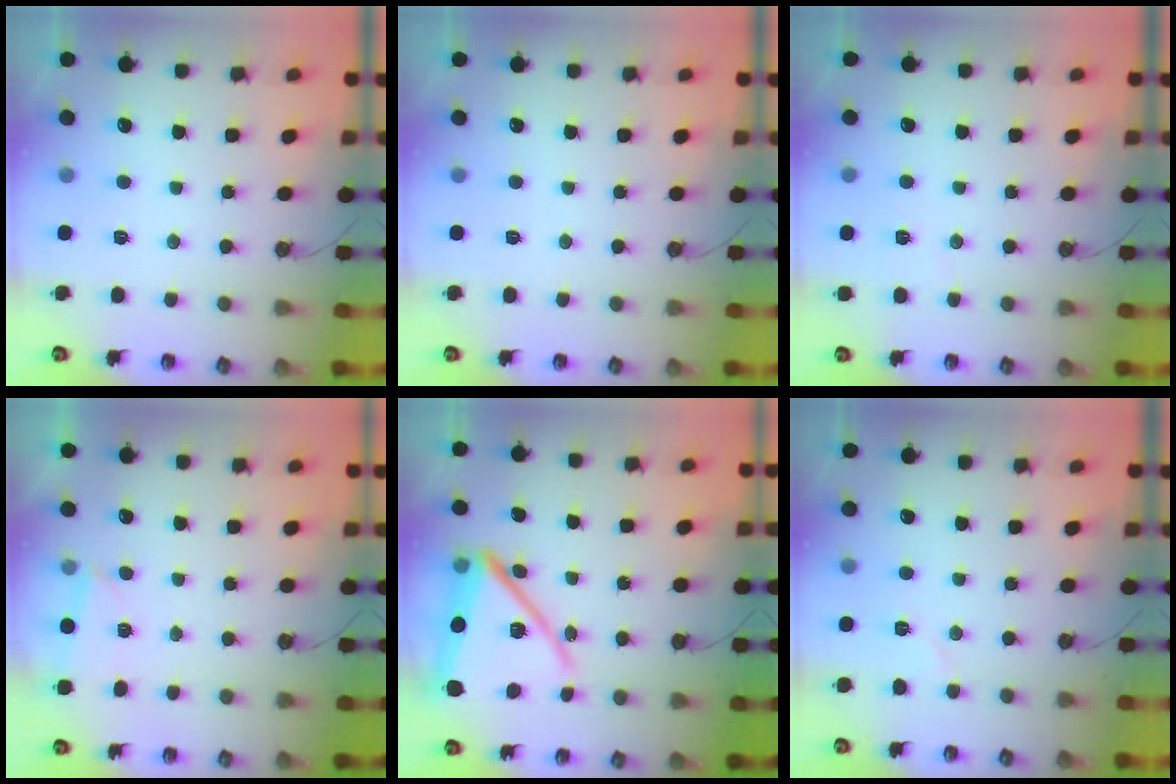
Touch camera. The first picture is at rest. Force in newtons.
{"total": 0.0}
{"total": 2.3, "press": 2.2, "slide": 0.5}
{"total": 1.9, "press": 1.8, "slide": 0.6}
{"total": 19.7, "press": 19.6, "slide": 1.8}
{"total": 5.6, "press": 5.3, "slide": 1.5}